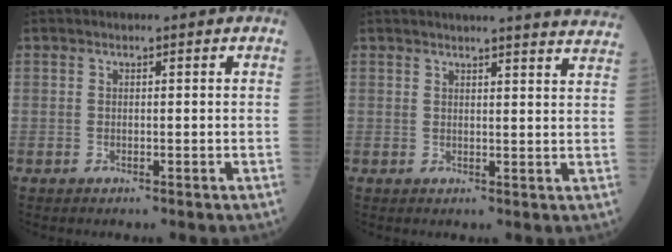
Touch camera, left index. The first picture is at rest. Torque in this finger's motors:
{"motor_torque": [0.00, -0.01, -0.01, 0.02]}